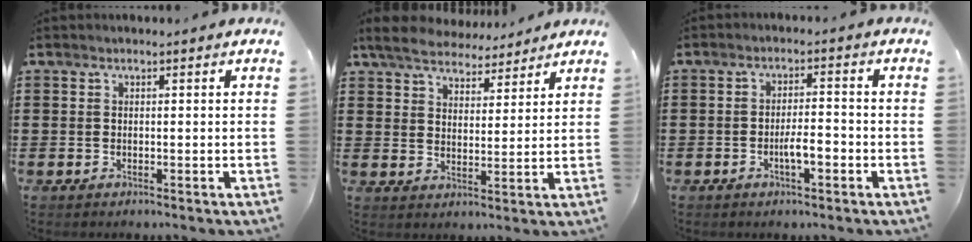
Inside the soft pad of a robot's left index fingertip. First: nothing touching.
{"total": 5.6, "force": [5.1, 1.7, 1.4], "torque": [-0.052, -0.017, 0.091]}
{"total": 4.0, "force": [-1.6, 1.0, 3.5], "torque": [-0.069, 0.003, -0.032]}